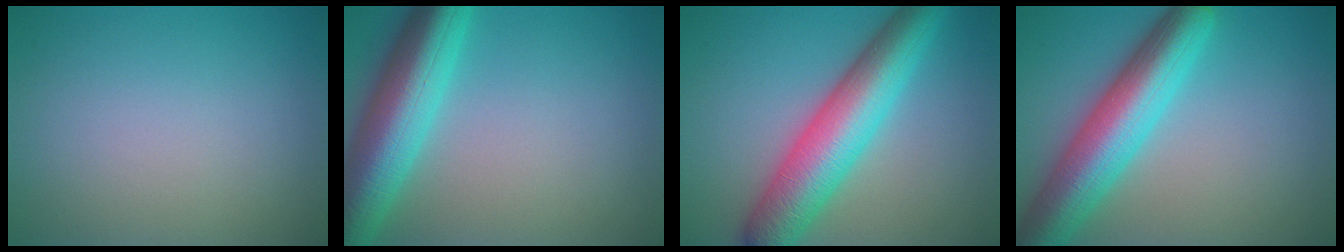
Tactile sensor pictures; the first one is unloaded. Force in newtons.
{"total": 9.2, "press": 9.2, "slide": 0.3}
{"total": 9.0, "press": 9.0, "slide": 0.2}
{"total": 9.0, "press": 9.0, "slide": 0.3}